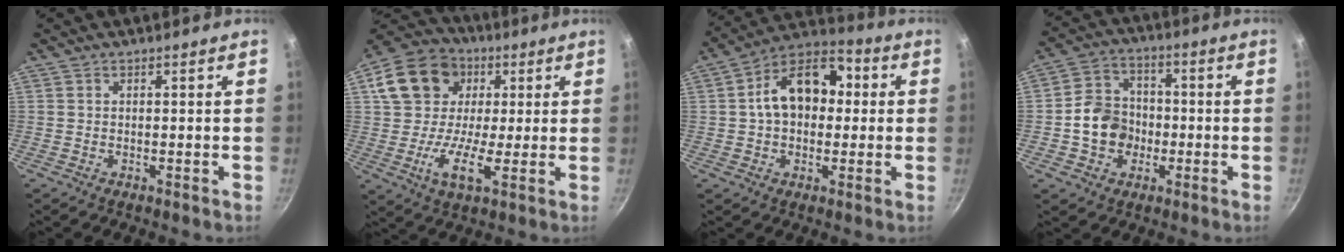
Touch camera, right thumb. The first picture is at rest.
{"total": 16.1, "force": [2.4, 12.2, 10.1], "torque": [-0.157, 0.025, 0.024]}
{"total": 15.0, "force": [1.7, 10.3, 10.8], "torque": [-0.130, 0.033, 0.006]}
{"total": 9.9, "force": [-1.8, 8.5, 4.9], "torque": [-0.057, 0.029, -0.041]}